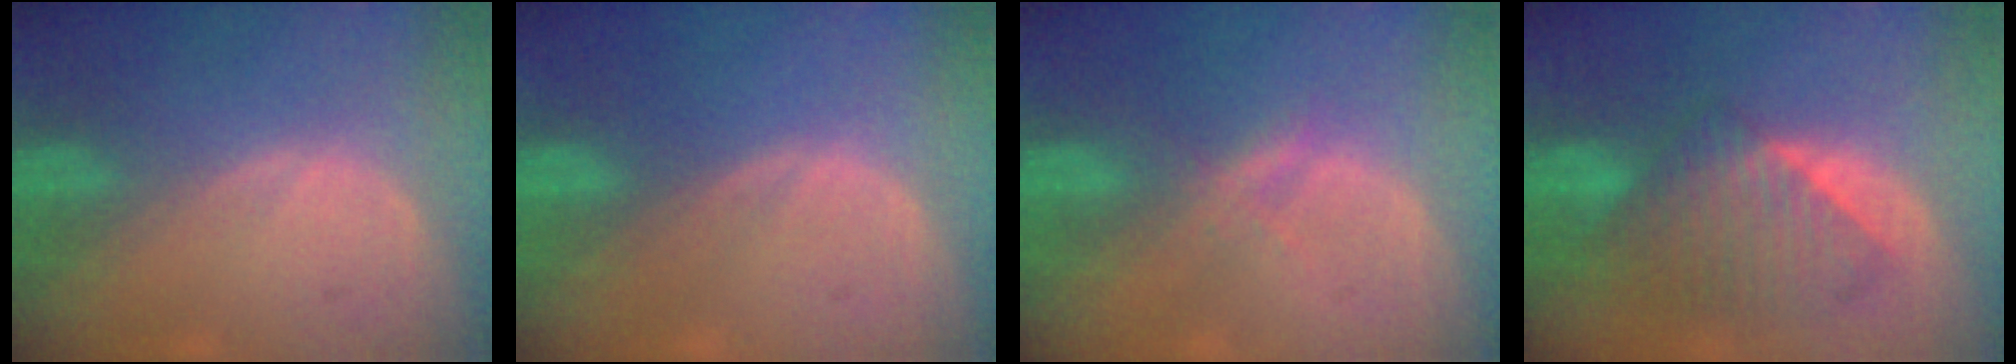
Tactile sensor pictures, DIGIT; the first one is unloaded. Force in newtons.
{"total": 0.0}
{"total": 2.1, "press": 2.1, "slide": 0.2}
{"total": 8.4, "press": 8.2, "slide": 2.1}